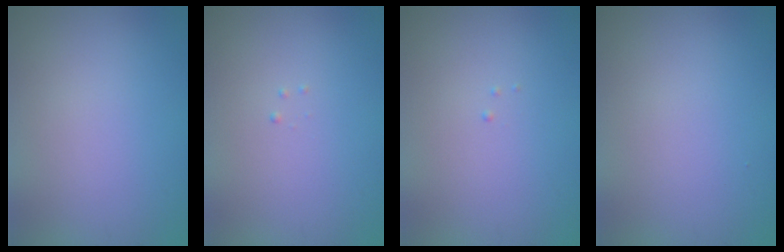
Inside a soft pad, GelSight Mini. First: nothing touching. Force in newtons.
{"total": 0.0}
{"total": 0.0}
{"total": 0.0}